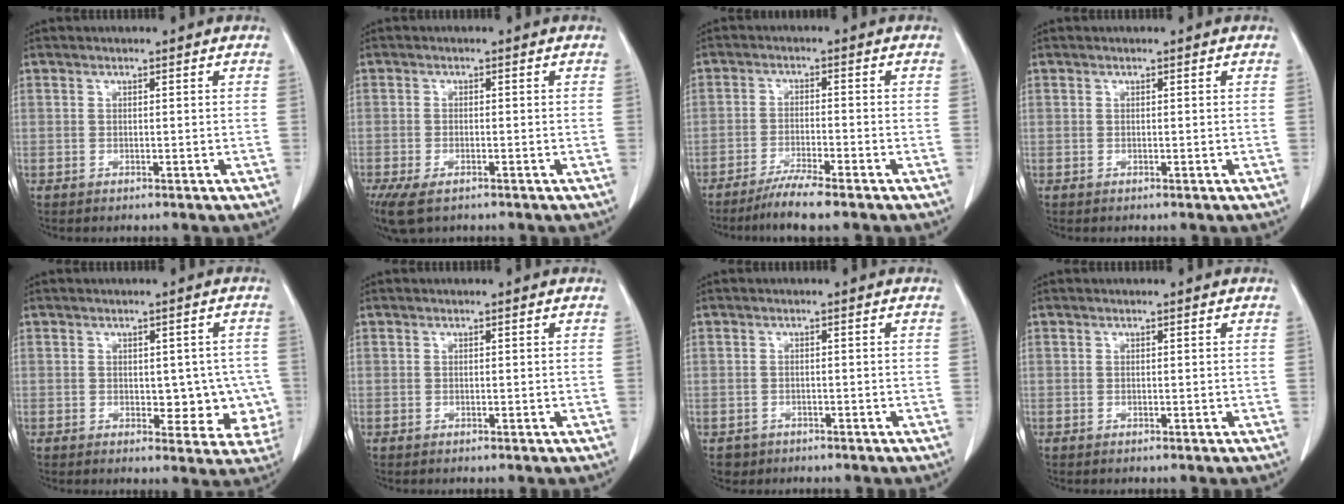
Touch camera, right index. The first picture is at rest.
{"total": 6.3, "force": [-4.3, 2.4, 3.9], "torque": [-0.071, -0.015, -0.070]}
{"total": 5.6, "force": [-4.6, -0.5, 3.2], "torque": [-0.054, -0.016, -0.082]}
{"total": 0.0}
{"total": 6.5, "force": [-0.6, 3.9, 5.1], "torque": [-0.033, 0.013, -0.001]}
{"total": 0.0}
{"total": 1.9, "force": [-1.1, 1.5, -0.1], "torque": [-0.001, 0.005, -0.017]}
{"total": 0.0}